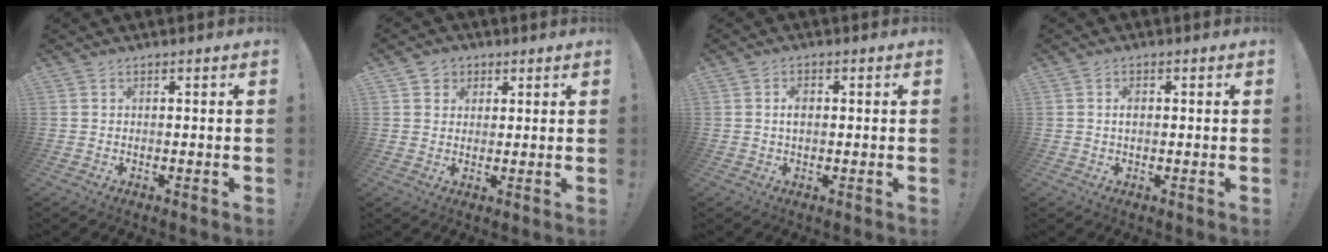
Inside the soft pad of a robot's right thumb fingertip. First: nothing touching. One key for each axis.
{"total": 6.2, "fx": 2.9, "fy": 5.1, "fz": 1.8, "tx": -0.023, "ty": -0.011, "tz": 0.057}
{"total": 2.4, "fx": 0.3, "fy": 1.3, "fz": 1.9, "tx": -0.025, "ty": 0.000, "tz": 0.001}
{"total": 1.3, "fx": 0.2, "fy": 0.8, "fz": 1.1, "tx": -0.016, "ty": 0.003, "tz": 0.001}